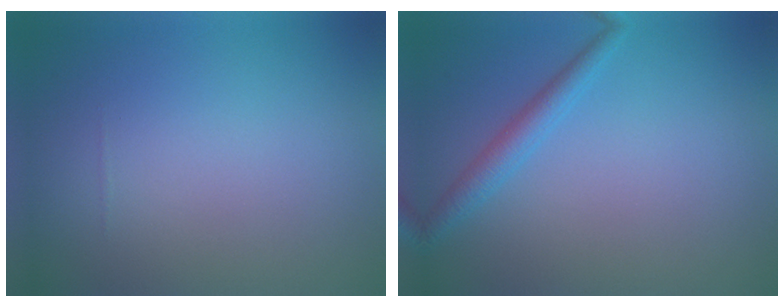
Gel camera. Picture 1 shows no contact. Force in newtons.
{"total": 2.1, "press": 2.1, "slide": 0.1}